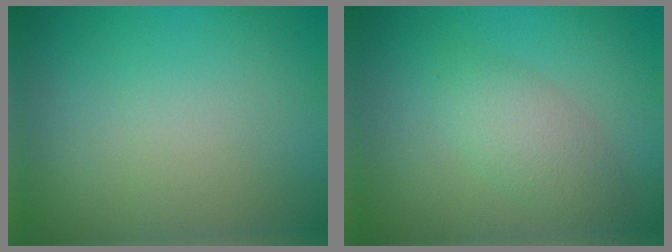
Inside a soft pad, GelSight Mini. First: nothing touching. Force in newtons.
{"total": 2.8, "press": 2.8, "slide": 0.2}